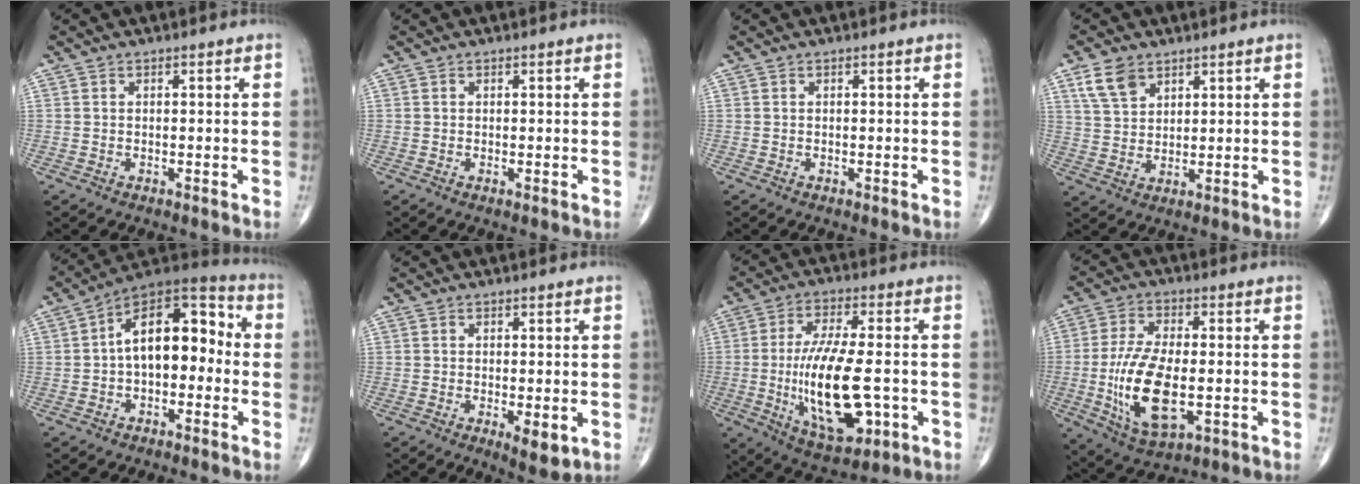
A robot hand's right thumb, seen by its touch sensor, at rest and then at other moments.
{"total": 0.0}
{"total": 0.0}
{"total": 6.3, "force": [3.7, 3.9, 3.2], "torque": [-0.050, -0.014, 0.078]}
{"total": 15.1, "force": [-0.1, 8.6, 12.5], "torque": [-0.158, 0.050, -0.019]}
{"total": 4.3, "force": [-1.1, 1.6, 3.9], "torque": [-0.053, -0.013, -0.014]}
{"total": 17.8, "force": [-3.1, 7.0, 16.1], "torque": [-0.284, -0.001, -0.040]}
{"total": 15.0, "force": [-2.6, 6.9, 13.0], "torque": [-0.250, -0.005, -0.039]}